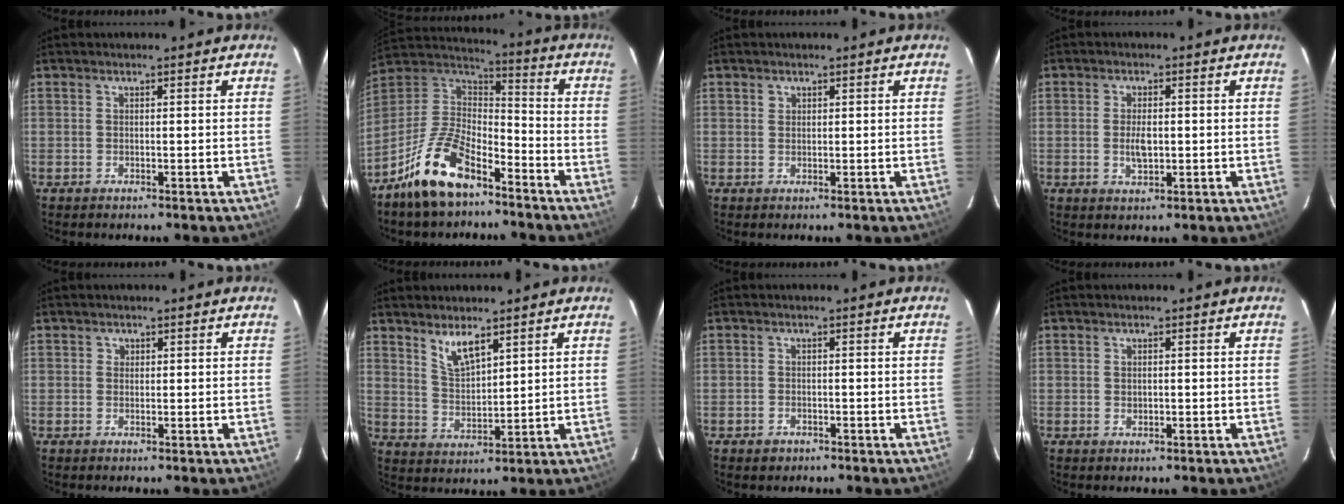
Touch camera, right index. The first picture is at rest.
{"total": 16.5, "force": [-10.9, 7.2, 10.1], "torque": [-0.220, 0.010, -0.204]}
{"total": 0.9, "force": [0.5, 0.8, 0.2], "torque": [-0.001, 0.004, 0.007]}
{"total": 3.9, "force": [-0.3, 2.0, 3.3], "torque": [-0.061, -0.001, -0.003]}
{"total": 1.0, "force": [0.2, 0.9, 0.1], "torque": [0.004, 0.005, 0.001]}
{"total": 6.1, "force": [4.3, 1.9, 3.9], "torque": [-0.072, -0.002, 0.087]}
{"total": 2.2, "force": [-1.3, 1.7, 0.6], "torque": [-0.014, 0.001, -0.017]}
{"total": 1.0, "force": [0.0, 0.8, 0.6], "torque": [-0.009, 0.003, 0.001]}